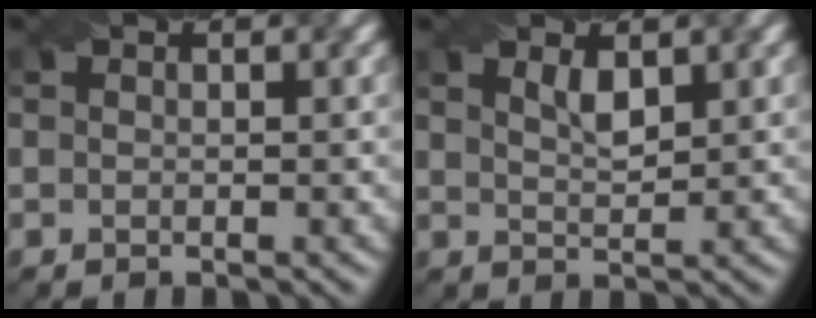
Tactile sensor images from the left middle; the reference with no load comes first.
{"total": 1.9, "force": [1.2, 0.6, 1.4], "torque": [-0.025, -0.001, 0.024]}